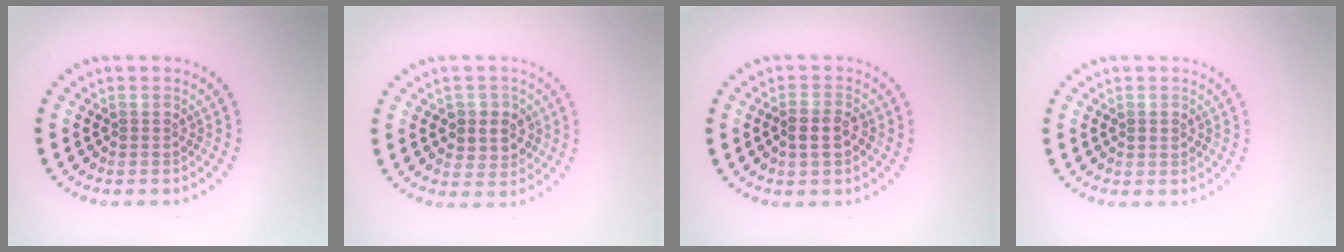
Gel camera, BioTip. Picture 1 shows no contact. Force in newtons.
{"total": 3.0, "press": 2.9, "slide": 0.8}
{"total": 2.4, "press": 2.4, "slide": 0.5}
{"total": 1.0, "press": 1.0, "slide": 0.0}